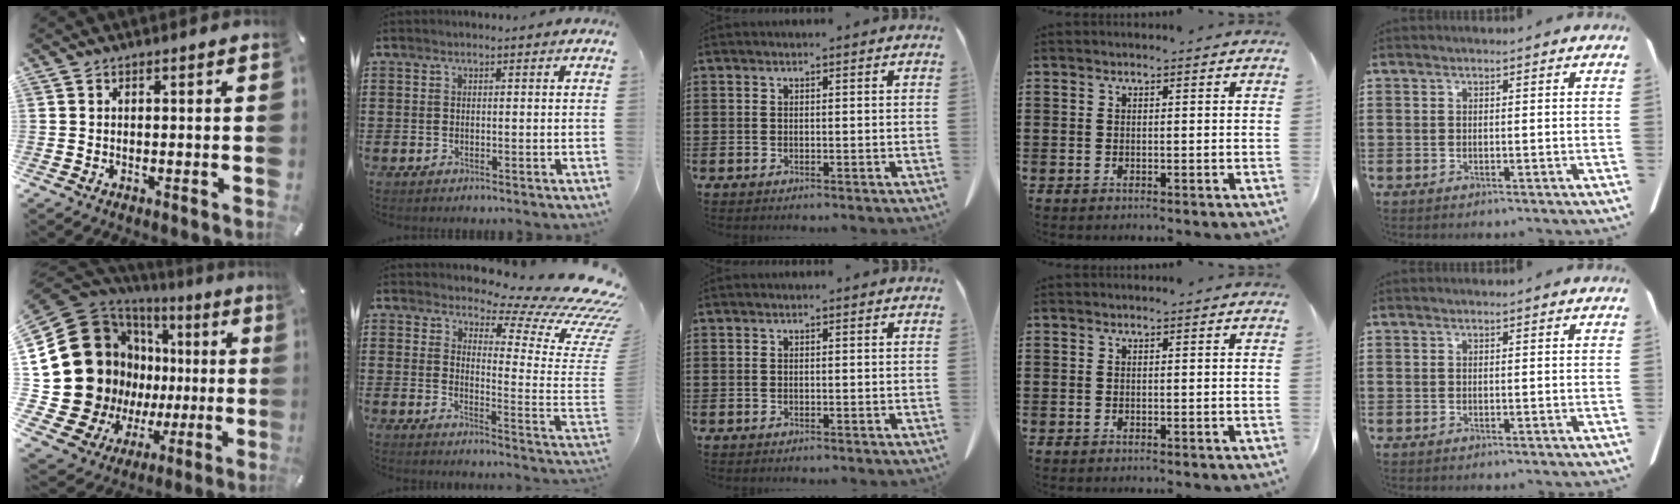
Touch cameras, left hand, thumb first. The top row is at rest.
{"thumb": {"total": 28.7, "force": [2.6, 21.4, 18.9], "torque": [-0.343, -0.057, 0.096]}, "index": {"total": 9.8, "force": [7.4, 1.8, 6.1], "torque": [-0.103, -0.066, 0.121]}}